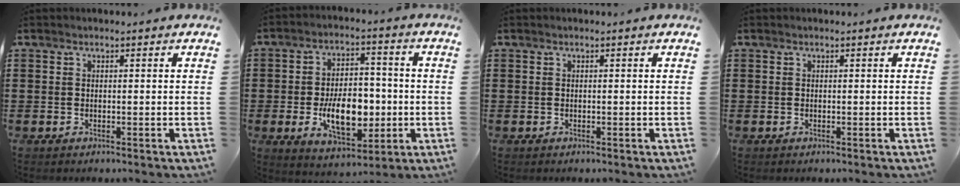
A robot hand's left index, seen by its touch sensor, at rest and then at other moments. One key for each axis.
{"total": 10.3, "fx": -1.9, "fy": 6.2, "fz": 8.0, "tx": -0.133, "ty": 0.001, "tz": -0.036}
{"total": 0.0}
{"total": 0.0}